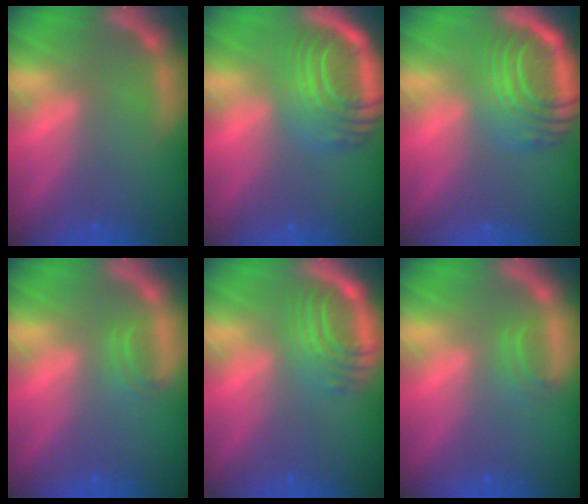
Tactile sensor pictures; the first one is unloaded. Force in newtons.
{"total": 10.1}
{"total": 9.5}
{"total": 1.4}
{"total": 5.5}
{"total": 1.4}